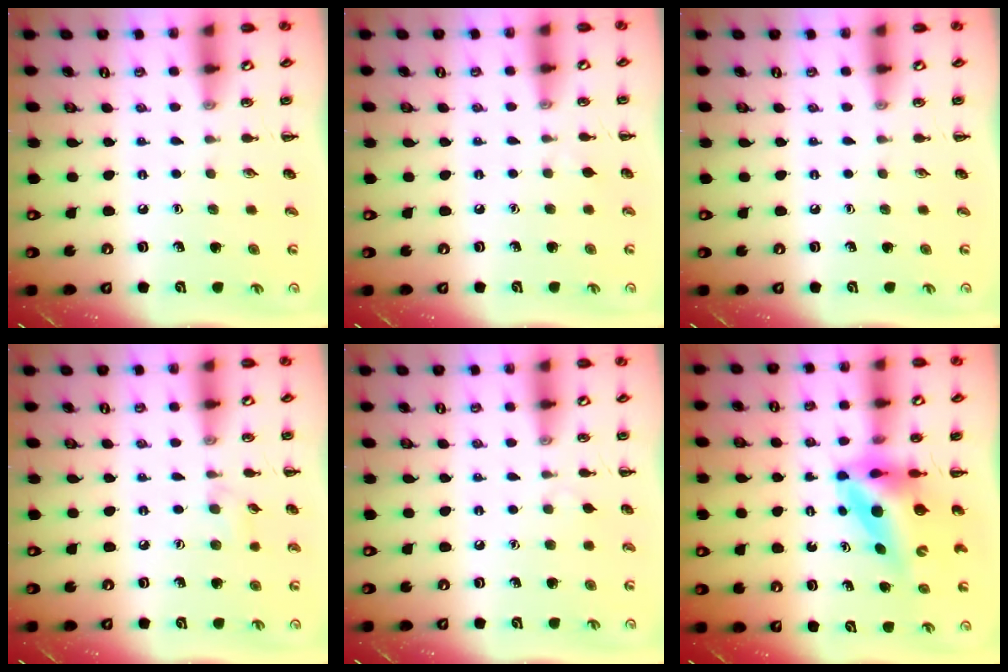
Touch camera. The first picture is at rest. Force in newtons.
{"total": 2.3, "press": 2.0, "slide": 1.0}
{"total": 0.0}
{"total": 5.3, "press": 4.9, "slide": 2.1}
{"total": 2.3, "press": 2.1, "slide": 0.9}
{"total": 8.7, "press": 8.3, "slide": 2.6}